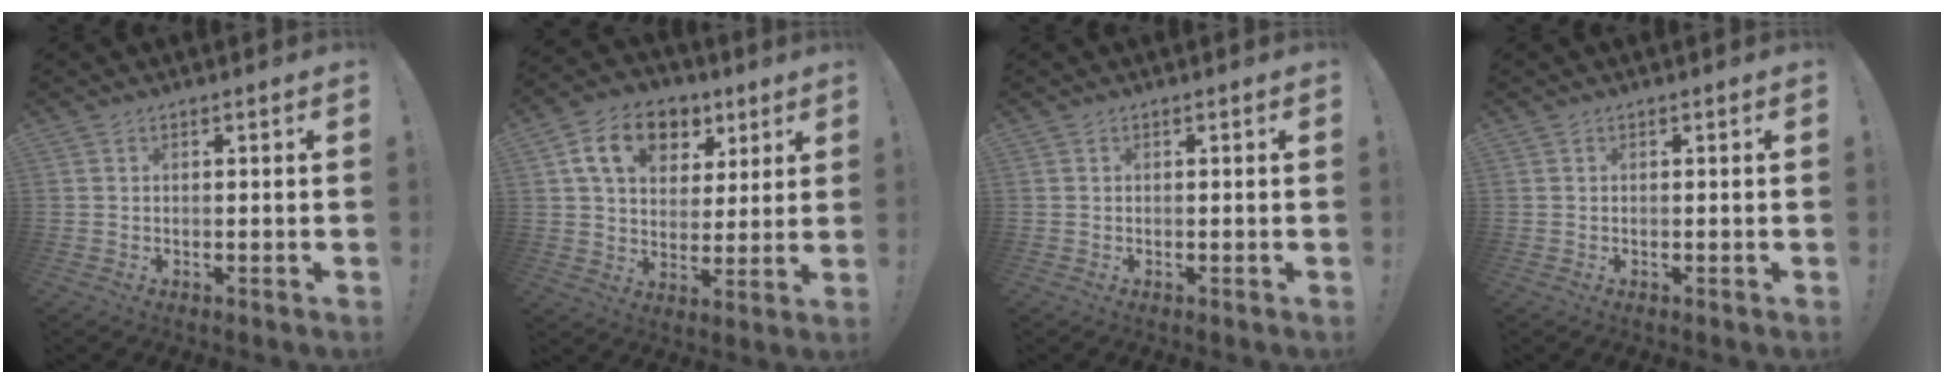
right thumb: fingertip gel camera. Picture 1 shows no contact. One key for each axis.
{"total": 14.7, "fx": 6.6, "fy": 10.6, "fz": 7.7, "tx": -0.116, "ty": -0.019, "tz": 0.124}
{"total": 0.0}
{"total": 0.0}